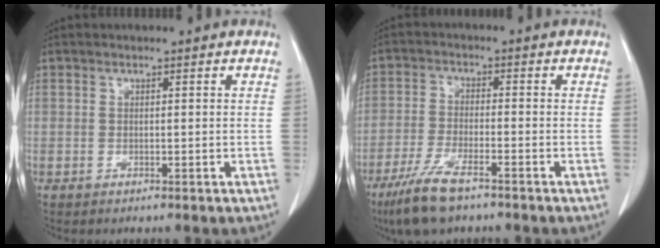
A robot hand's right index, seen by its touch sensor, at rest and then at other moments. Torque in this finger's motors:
{"motor_torque": [0.74, -0.70, 0.22, 0.11]}